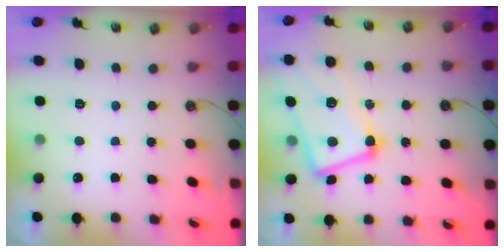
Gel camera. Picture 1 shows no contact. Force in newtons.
{"total": 9.2, "press": 9.1, "slide": 1.4}